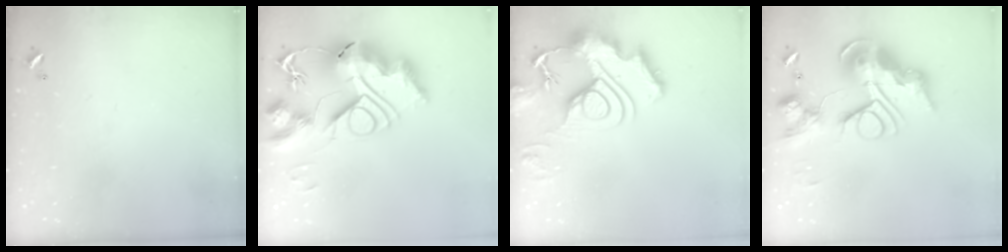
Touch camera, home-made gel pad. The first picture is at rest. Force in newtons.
{"total": 0.7, "press": 0.7, "slide": 0.0}
{"total": 17.0, "press": 16.9, "slide": 1.8}
{"total": 0.9, "press": 0.9, "slide": 0.0}